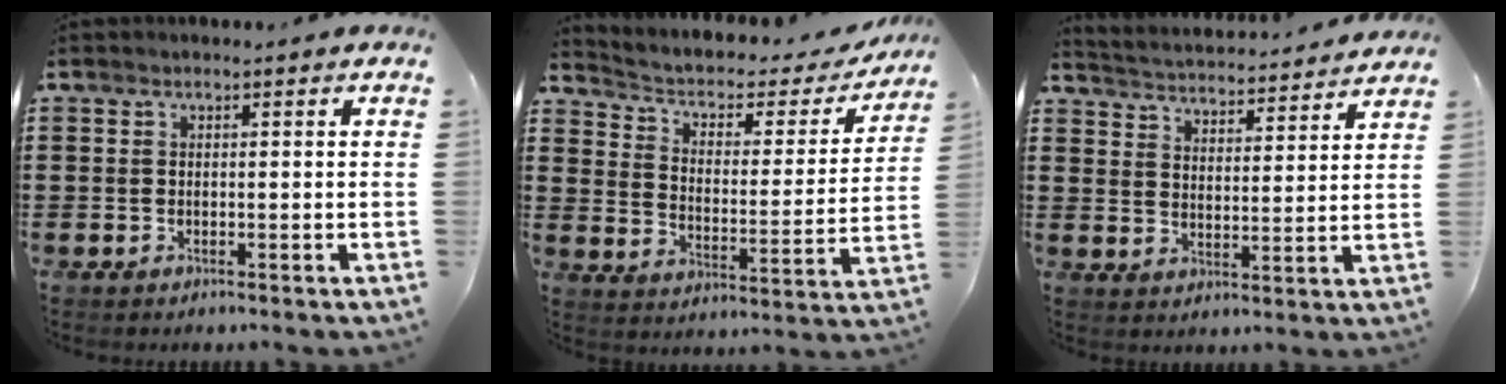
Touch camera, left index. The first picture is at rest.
{"total": 3.1, "force": [1.7, 2.0, 1.8], "torque": [-0.048, -0.012, 0.018]}
{"total": 3.3, "force": [3.3, -0.2, -0.2], "torque": [-0.019, -0.033, 0.051]}